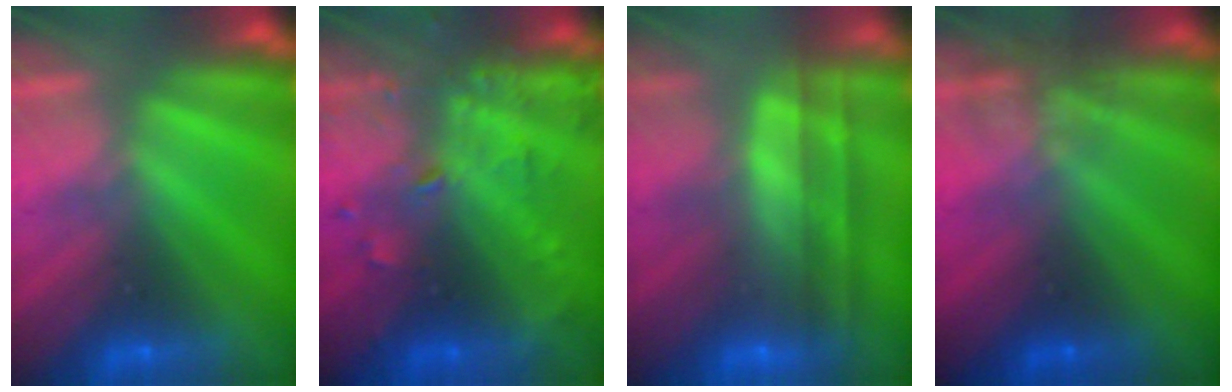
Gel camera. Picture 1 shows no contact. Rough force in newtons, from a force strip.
{"total": 6.8}
{"total": 7.6}
{"total": 1.8}